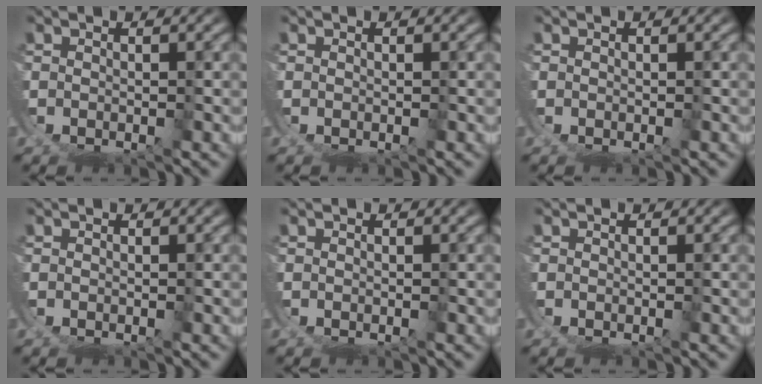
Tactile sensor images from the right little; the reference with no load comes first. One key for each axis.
{"total": 0.0}
{"total": 0.0}
{"total": 0.0}
{"total": 0.0}
{"total": 0.0}